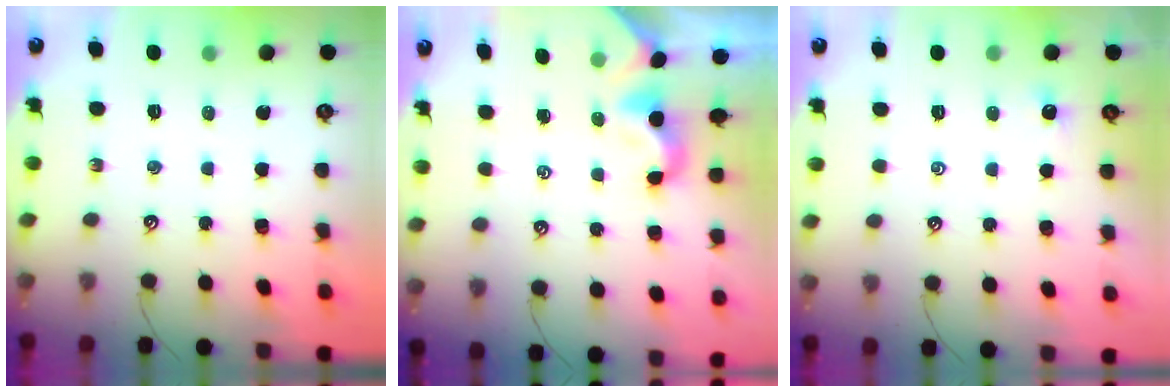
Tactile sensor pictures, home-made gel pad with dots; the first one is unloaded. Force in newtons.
{"total": 2.0, "press": 2.0, "slide": 0.4}
{"total": 1.1, "press": 1.1, "slide": 0.3}